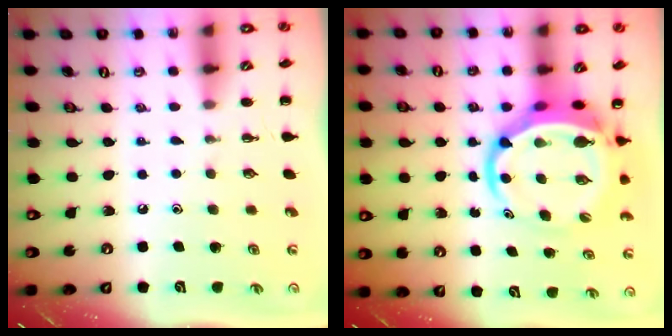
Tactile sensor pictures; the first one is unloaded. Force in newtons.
{"total": 9.4, "press": 9.0, "slide": 2.5}